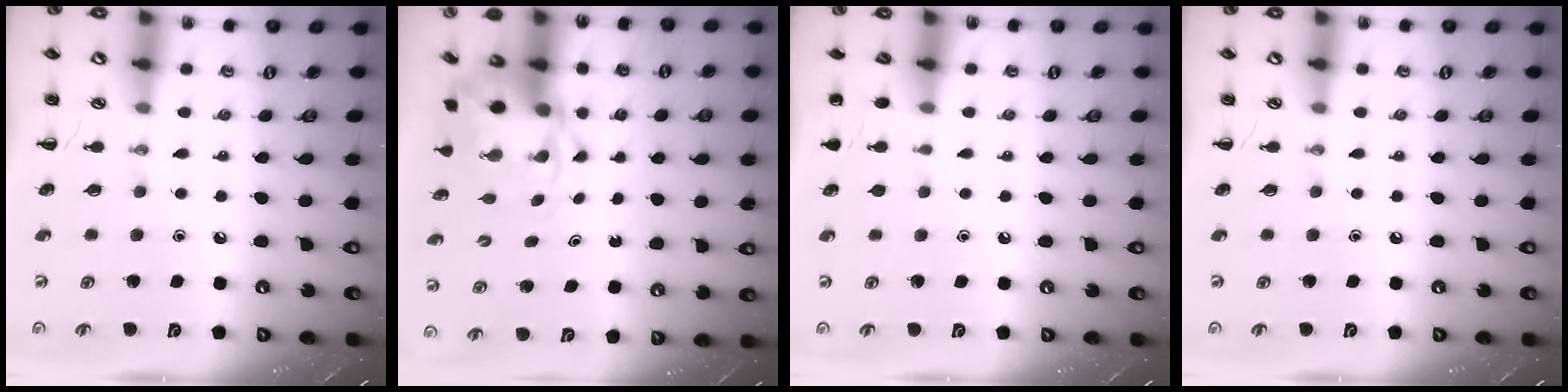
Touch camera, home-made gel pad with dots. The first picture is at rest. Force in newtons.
{"total": 4.5, "press": 4.4, "slide": 1.1}
{"total": 1.1, "press": 1.0, "slide": 0.2}
{"total": 0.0}